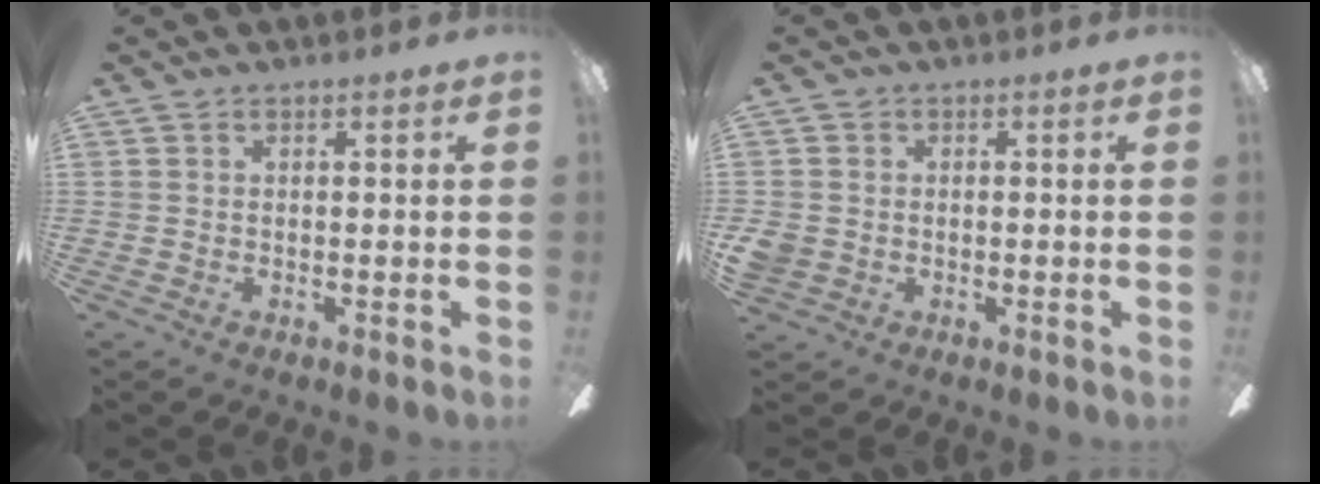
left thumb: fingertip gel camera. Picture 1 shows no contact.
{"total": 3.5, "force": [-0.3, 3.4, 1.0], "torque": [-0.026, 0.008, -0.005]}